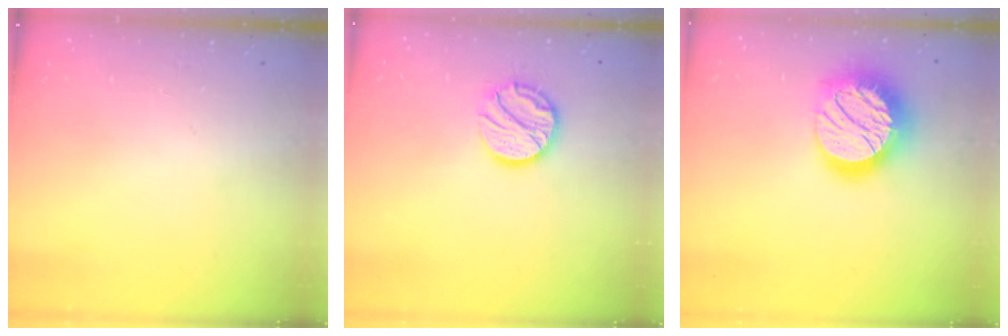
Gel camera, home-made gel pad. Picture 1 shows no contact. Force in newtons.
{"total": 11.5, "press": 11.5, "slide": 0.5}
{"total": 20.5, "press": 20.5, "slide": 1.2}